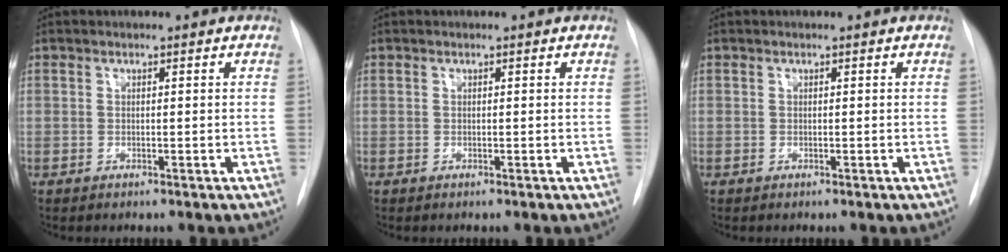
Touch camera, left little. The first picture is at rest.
{"total": 0.0}
{"total": 0.0}